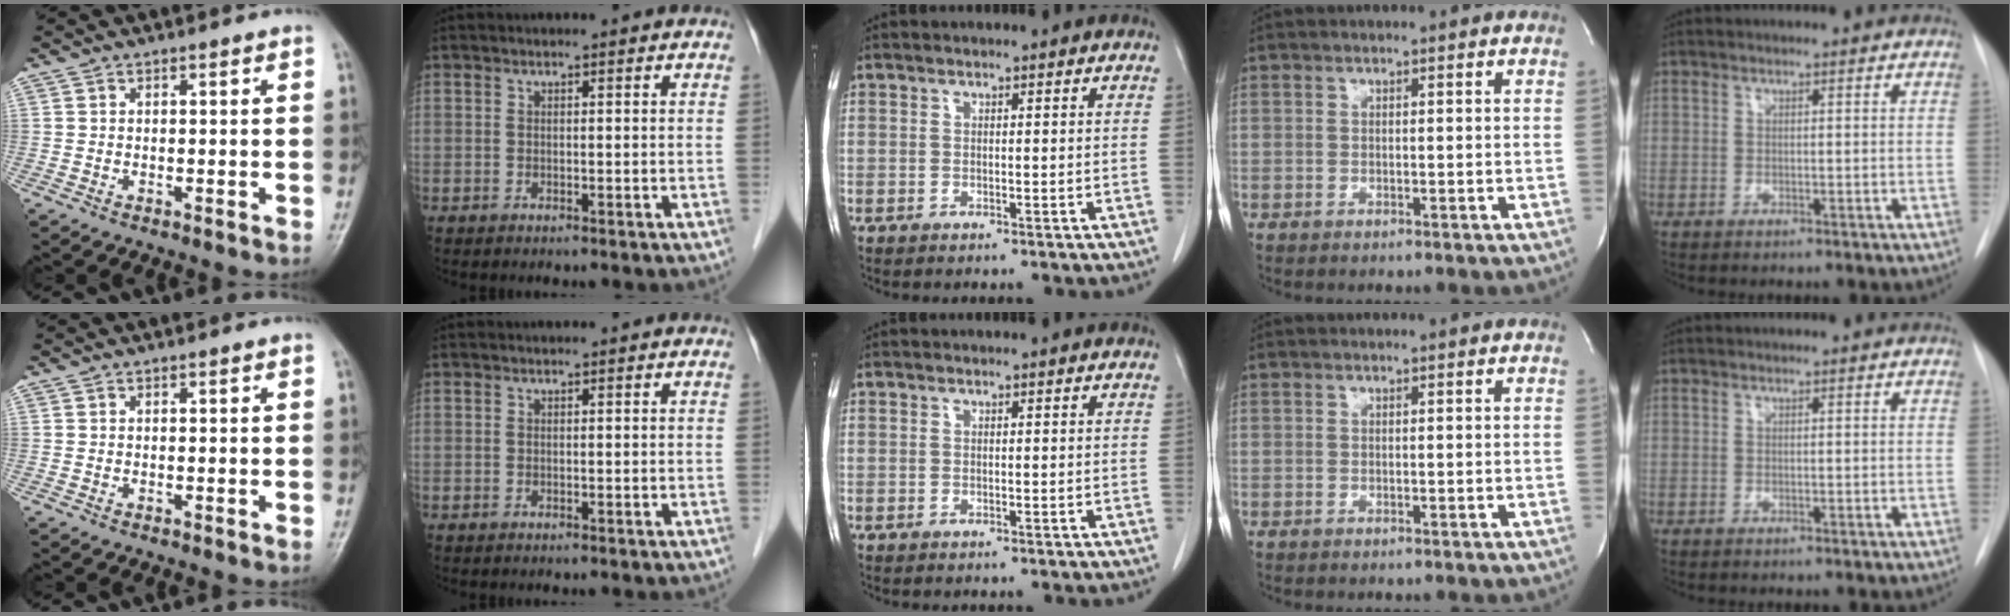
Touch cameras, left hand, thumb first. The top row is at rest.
{}